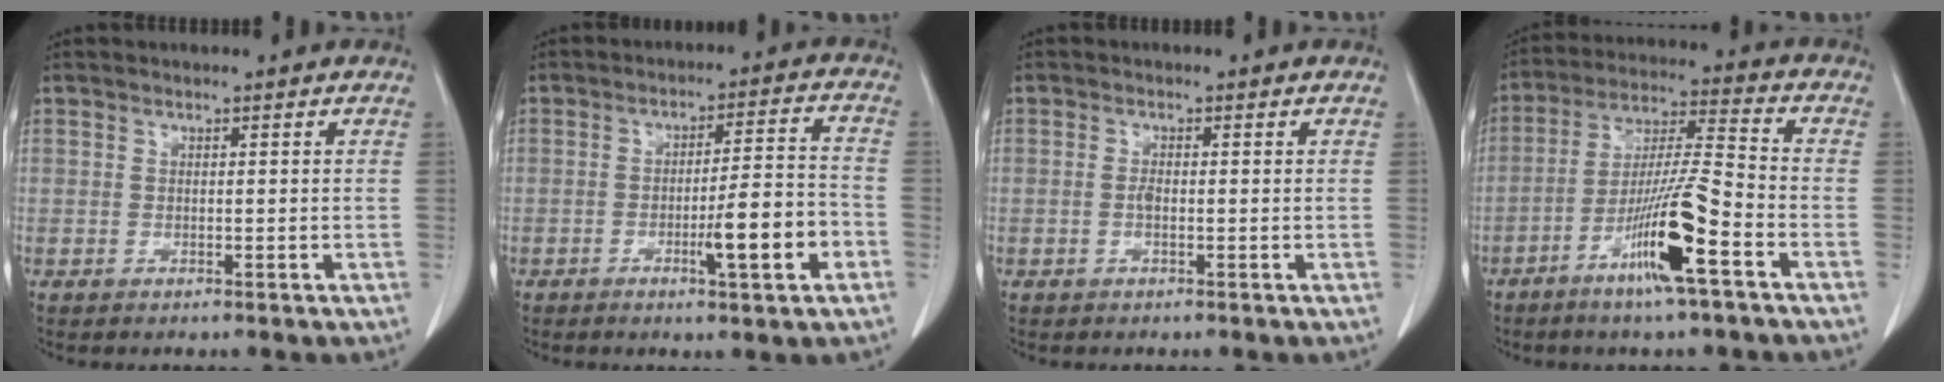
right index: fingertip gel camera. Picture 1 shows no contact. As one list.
[{"total": 9.1, "force": [-3.4, 0.5, 8.4], "torque": [-0.129, 0.004, -0.050]}, {"total": 1.1, "force": [-0.3, 0.3, 1.0], "torque": [-0.023, 0.002, -0.006]}, {"total": 12.5, "force": [-6.1, -0.3, 10.9], "torque": [-0.210, -0.008, -0.115]}]